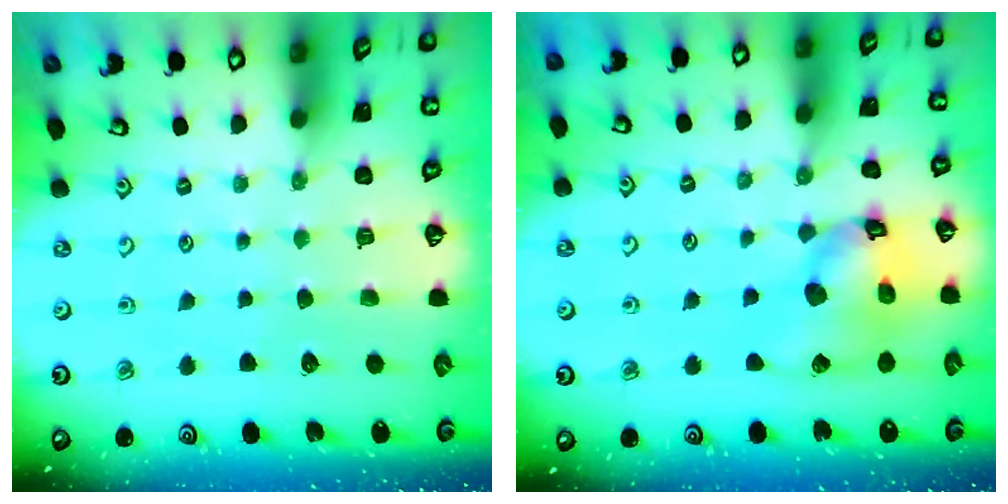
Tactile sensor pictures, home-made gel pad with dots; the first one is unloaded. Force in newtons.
{"total": 14.5, "press": 14.4, "slide": 2.0}